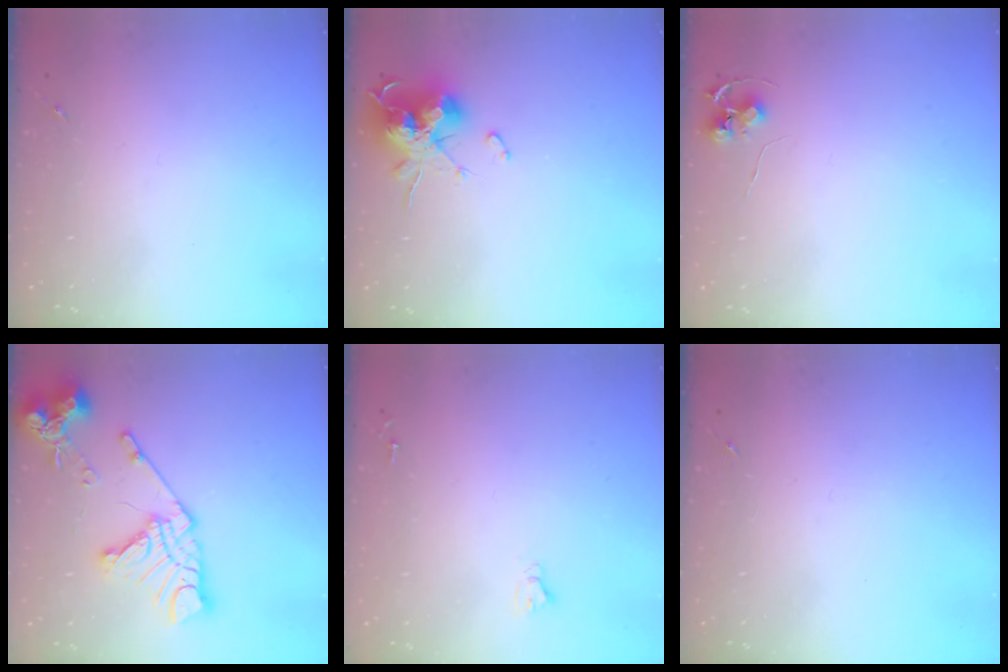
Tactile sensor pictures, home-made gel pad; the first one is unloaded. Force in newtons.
{"total": 15.3, "press": 15.3, "slide": 0.1}
{"total": 5.6, "press": 5.6, "slide": 0.5}
{"total": 18.1, "press": 18.0, "slide": 2.0}
{"total": 2.5, "press": 2.5, "slide": 0.2}
{"total": 0.0}